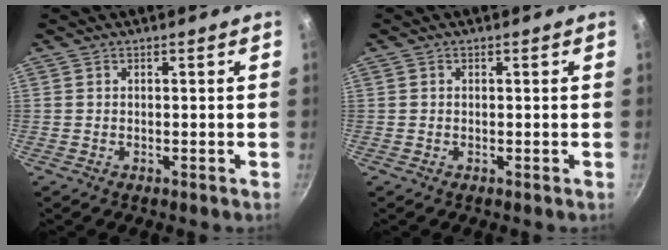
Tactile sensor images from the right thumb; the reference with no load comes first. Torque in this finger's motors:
{"motor_torque": [0.41, -0.05, -0.33, 0.28, -0.02]}